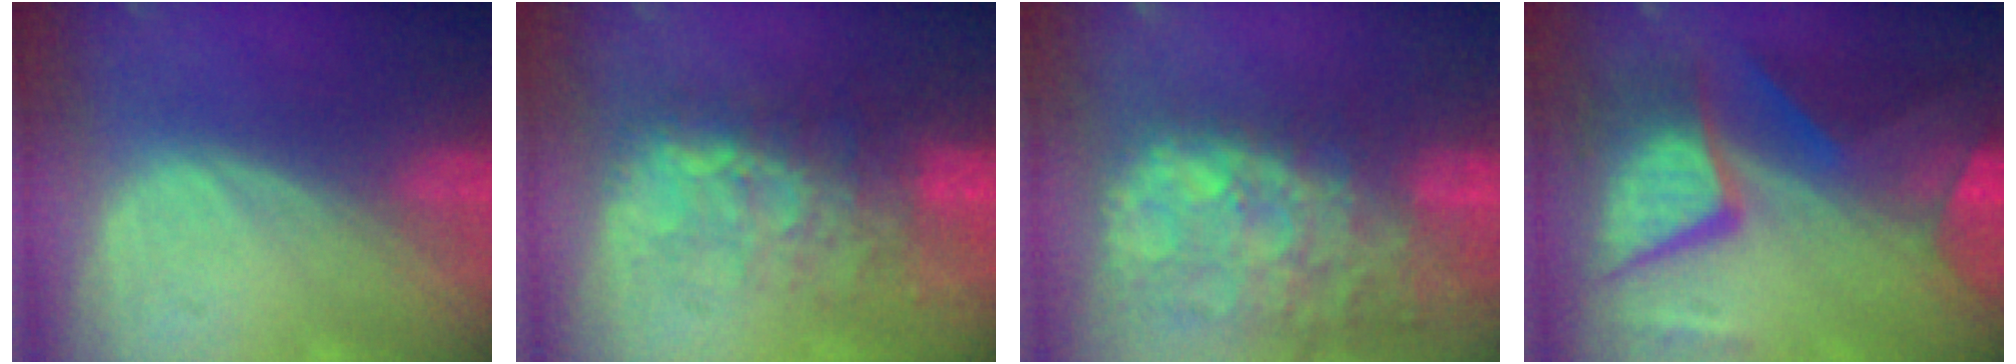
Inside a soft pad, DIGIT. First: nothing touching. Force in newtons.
{"total": 9.5, "press": 8.4, "slide": 4.4}
{"total": 14.7, "press": 11.9, "slide": 8.7}
{"total": 12.0, "press": 11.9, "slide": 1.2}